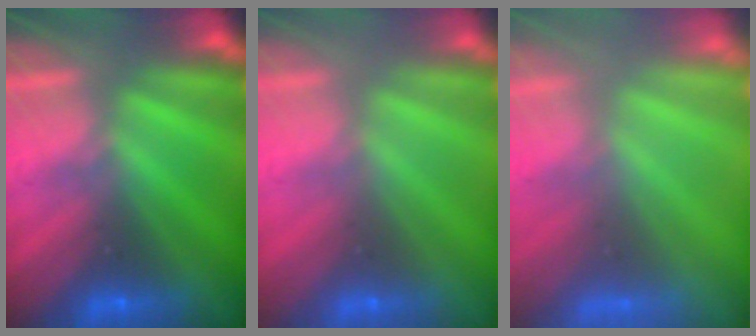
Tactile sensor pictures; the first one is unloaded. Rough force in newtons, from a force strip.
{"total": 3.4}
{"total": 7.0}